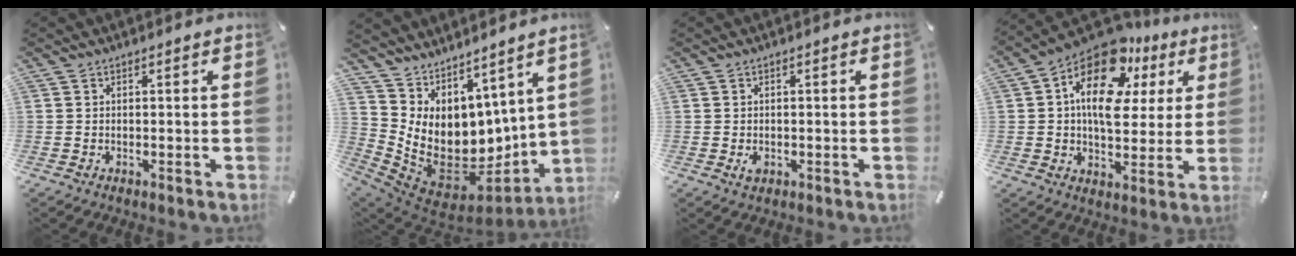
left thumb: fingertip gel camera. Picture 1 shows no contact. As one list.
[{"total": 12.8, "force": [1.6, 10.1, 7.7], "torque": [-0.152, -0.059, 0.044]}, {"total": 1.9, "force": [-0.4, 1.2, 1.3], "torque": [-0.022, 0.003, -0.007]}, {"total": 18.5, "force": [7.2, 11.4, 12.6], "torque": [-0.209, -0.035, 0.123]}]